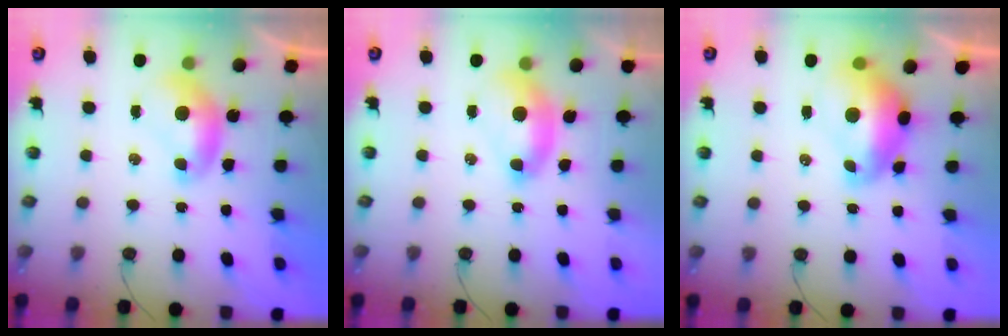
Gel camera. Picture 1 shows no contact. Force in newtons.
{"total": 2.6, "press": 2.6, "slide": 0.6}
{"total": 3.3, "press": 3.2, "slide": 0.7}